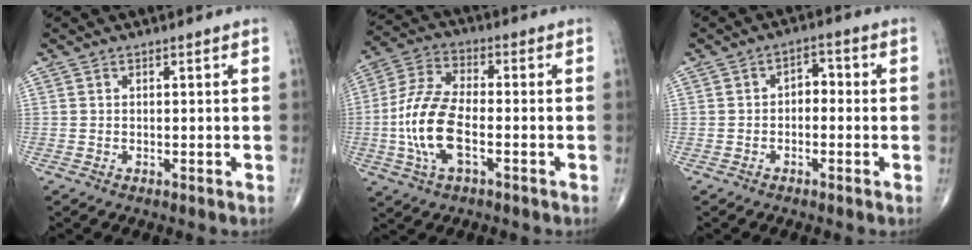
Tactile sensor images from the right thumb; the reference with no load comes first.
{"total": 12.6, "force": [-2.9, 5.7, 10.9], "torque": [-0.232, 0.022, -0.058]}
{"total": 3.4, "force": [-0.5, 2.3, 2.5], "torque": [-0.021, 0.019, -0.018]}